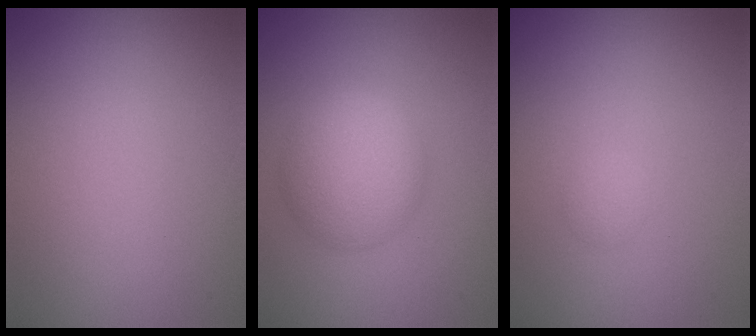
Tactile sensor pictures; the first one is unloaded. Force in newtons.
{"total": 5.0, "press": 5.0, "slide": 0.2}
{"total": 0.8, "press": 0.8, "slide": 0.1}